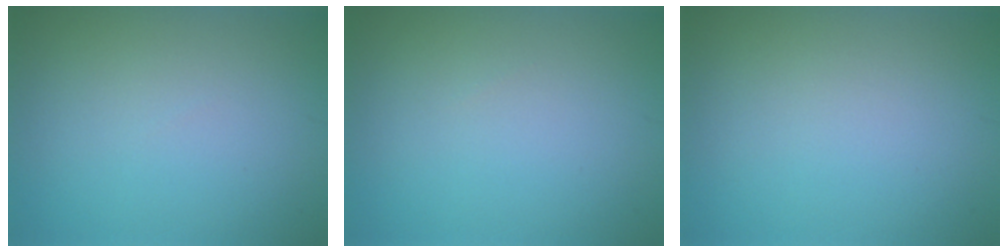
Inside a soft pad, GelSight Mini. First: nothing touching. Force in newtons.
{"total": 0.0}
{"total": 0.0}